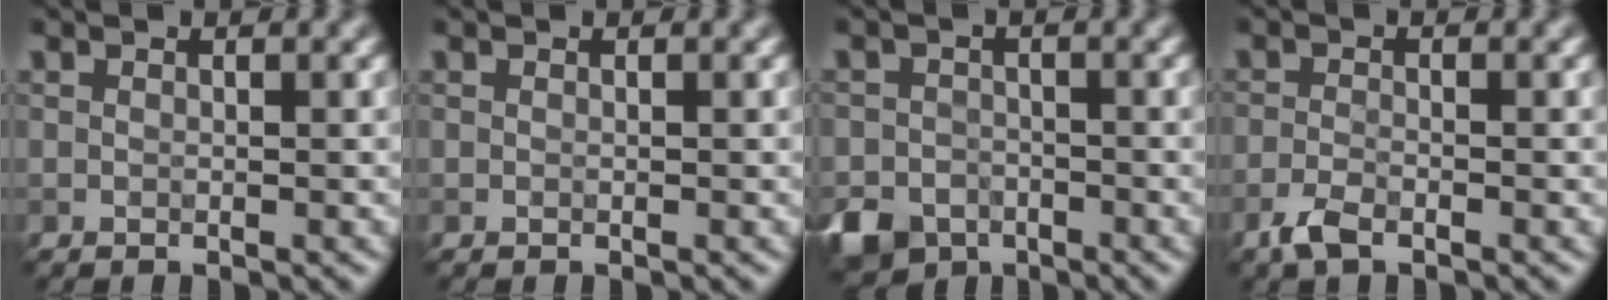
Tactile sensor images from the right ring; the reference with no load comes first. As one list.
[{"total": 0.0}, {"total": 5.6, "force": [-3.8, 3.8, 1.6], "torque": [-0.018, -0.008, -0.069]}, {"total": 2.0, "force": [-1.5, 0.7, 1.2], "torque": [-0.030, -0.003, -0.035]}]